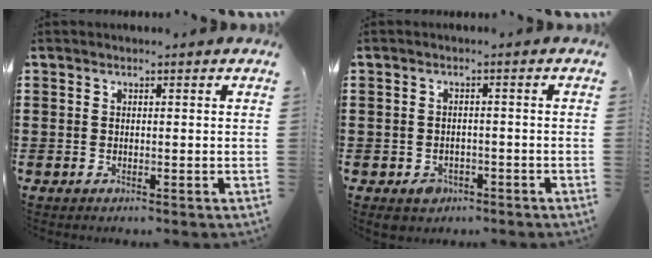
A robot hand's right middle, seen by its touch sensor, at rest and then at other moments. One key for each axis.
{"total": 2.0, "fx": -1.4, "fy": 1.3, "fz": 0.5, "tx": -0.015, "ty": 0.001, "tz": -0.030}